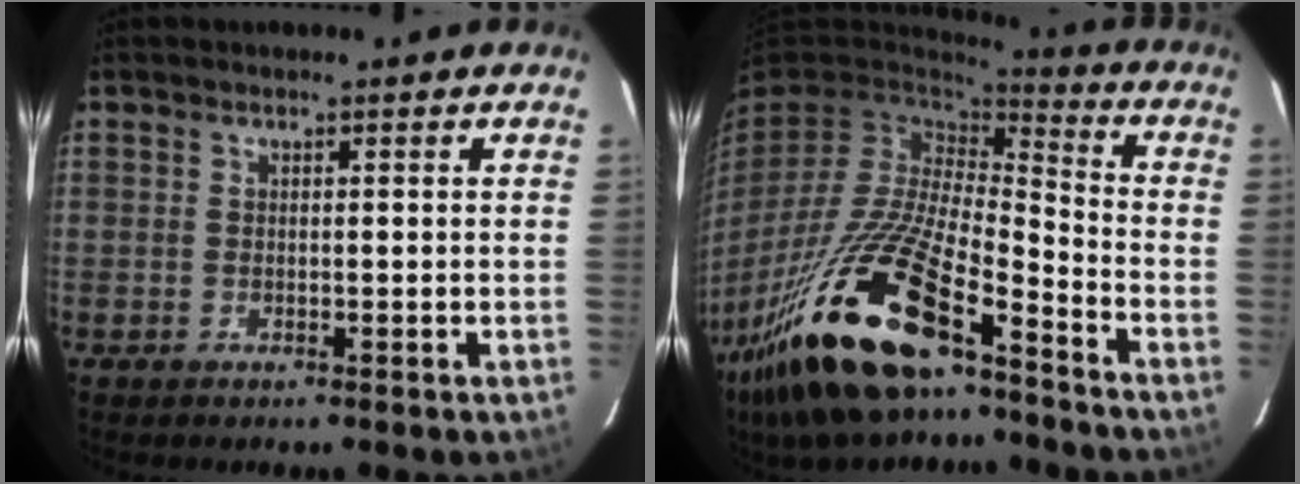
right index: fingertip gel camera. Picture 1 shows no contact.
{"total": 22.8, "force": [-14.6, 5.4, 16.7], "torque": [-0.341, -0.049, -0.269]}